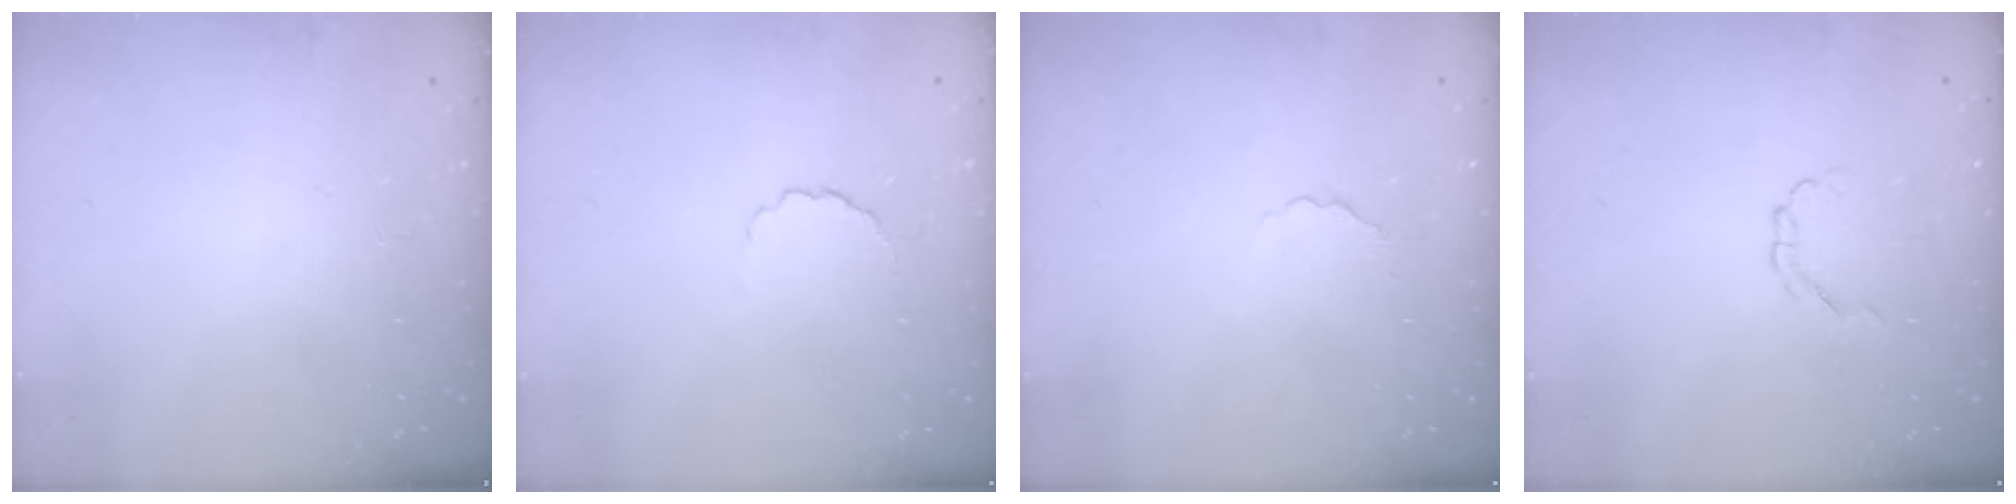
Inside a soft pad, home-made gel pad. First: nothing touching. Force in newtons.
{"total": 2.9, "press": 2.7, "slide": 1.0}
{"total": 2.4, "press": 2.3, "slide": 0.7}
{"total": 2.1, "press": 2.0, "slide": 0.6}